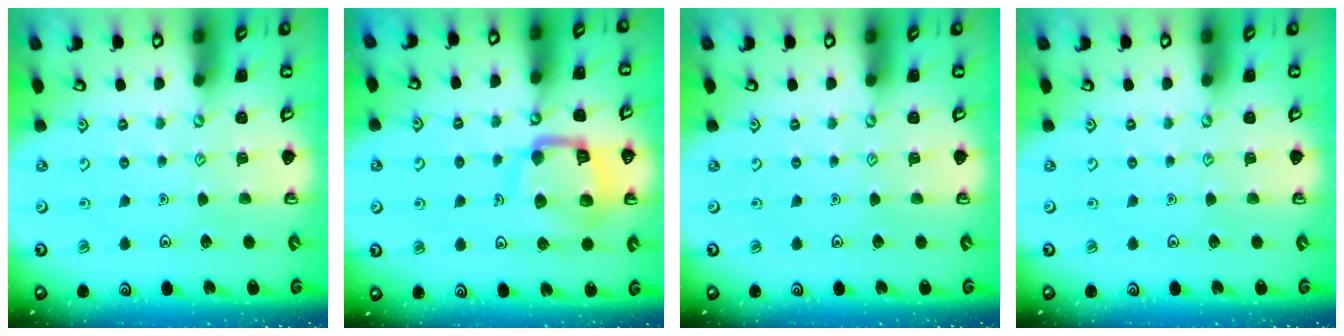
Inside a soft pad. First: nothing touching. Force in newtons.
{"total": 15.5, "press": 15.4, "slide": 1.6}
{"total": 0.0}
{"total": 0.0}